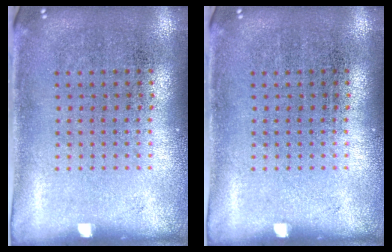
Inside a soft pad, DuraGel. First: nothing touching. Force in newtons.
{"total": 0.0}